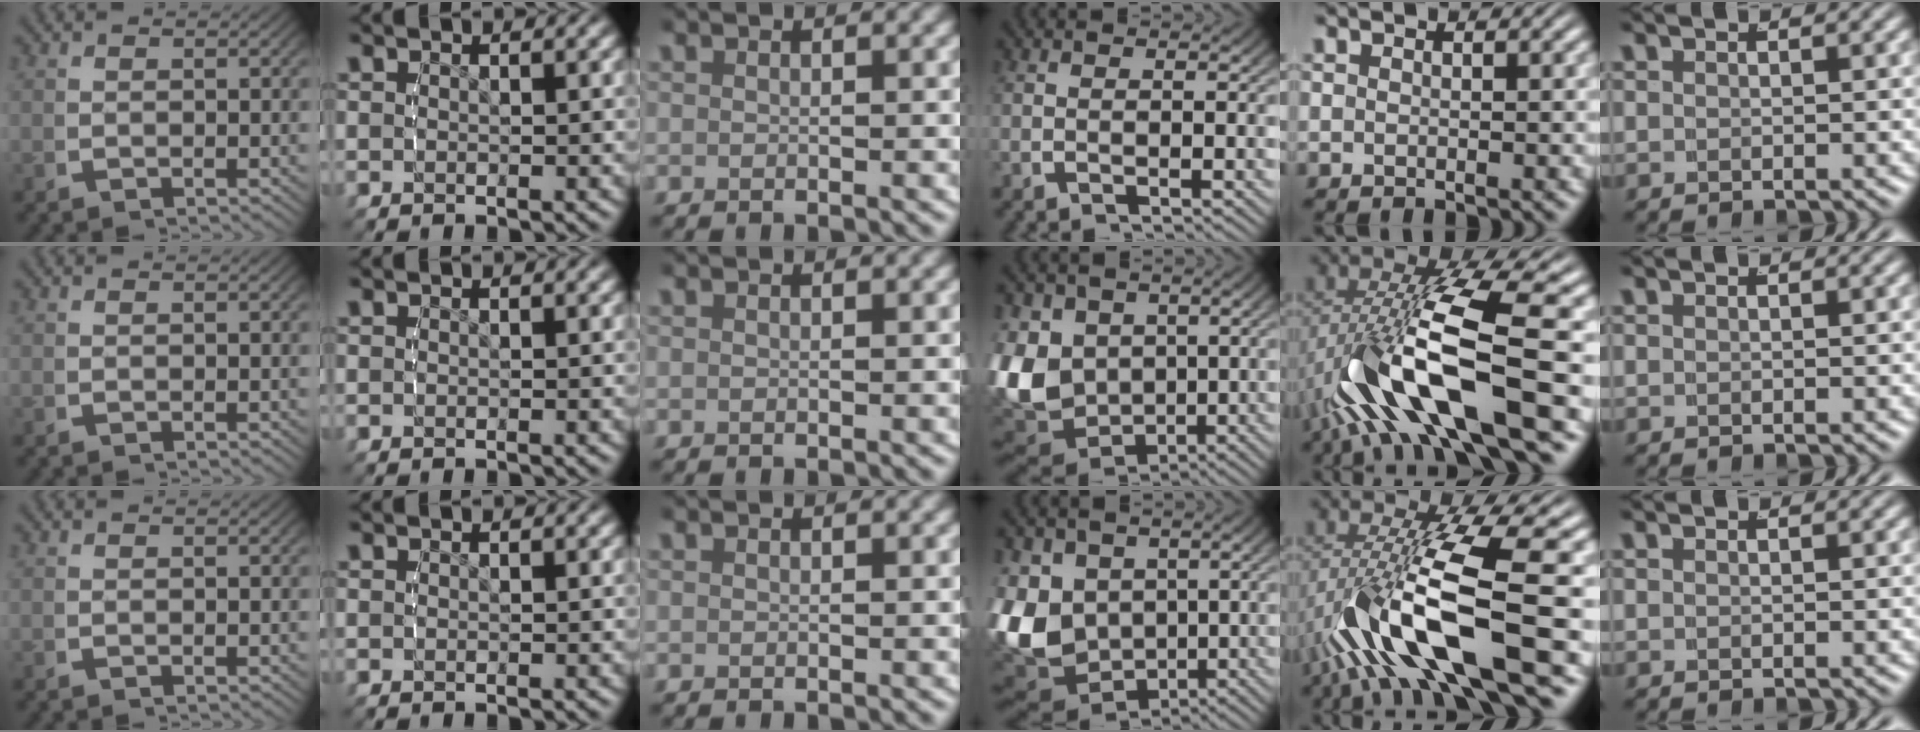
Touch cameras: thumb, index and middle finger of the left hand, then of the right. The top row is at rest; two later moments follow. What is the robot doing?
{"motion": "lift_and_place", "object": "pen"}